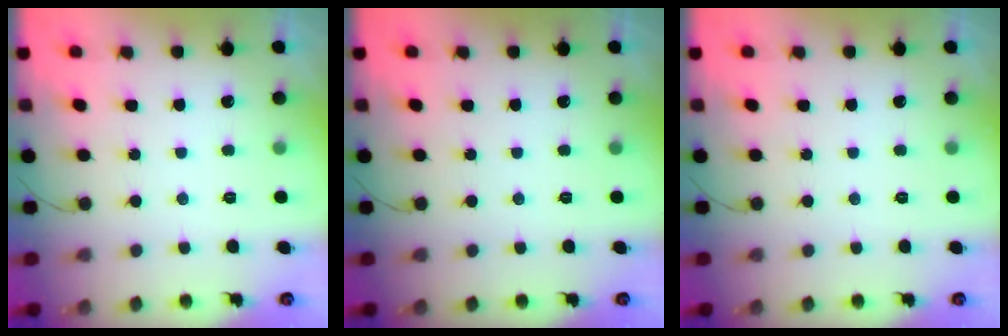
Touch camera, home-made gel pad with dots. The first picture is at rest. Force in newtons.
{"total": 0.0}
{"total": 0.0}